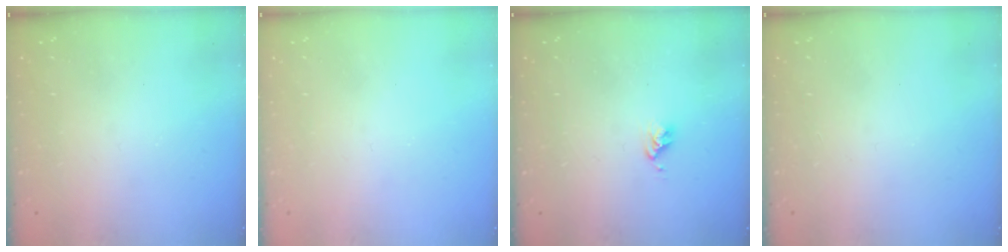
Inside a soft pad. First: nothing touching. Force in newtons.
{"total": 0.7, "press": 0.7, "slide": 0.1}
{"total": 2.7, "press": 2.6, "slide": 0.4}
{"total": 0.0}